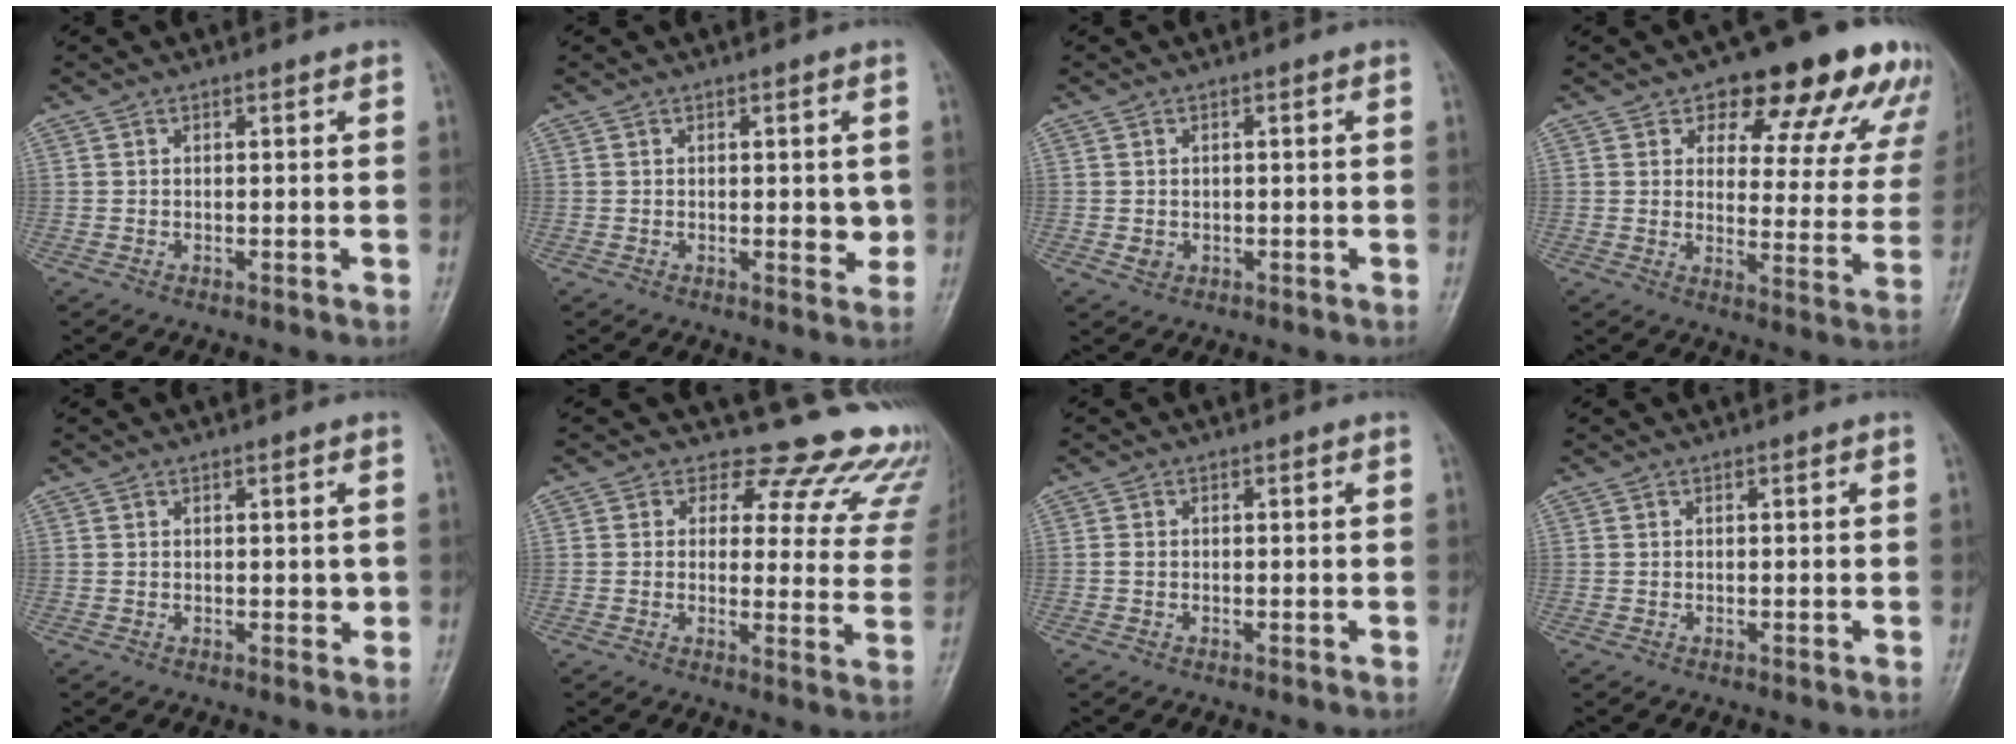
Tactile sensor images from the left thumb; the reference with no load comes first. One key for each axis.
{"total": 3.6, "fx": -0.1, "fy": 1.7, "fz": 3.2, "tx": -0.025, "ty": -0.005, "tz": 0.000}
{"total": 1.7, "fx": -0.3, "fy": 1.5, "fz": 0.7, "tx": -0.007, "ty": 0.001, "tz": 0.001}
{"total": 19.6, "fx": 13.4, "fy": 8.6, "fz": 11.5, "tx": -0.085, "ty": -0.055, "tz": 0.155}
{"total": 1.7, "fx": 0.0, "fy": 1.0, "fz": 1.4, "tx": -0.005, "ty": -0.001, "tz": -0.003}
{"total": 17.2, "fx": 14.2, "fy": 8.1, "fz": 5.2, "tx": -0.007, "ty": -0.096, "tz": 0.132}
{"total": 0.8, "fx": -0.3, "fy": 0.6, "fz": 0.4, "tx": -0.014, "ty": -0.001, "tz": -0.007}
{"total": 0.0}